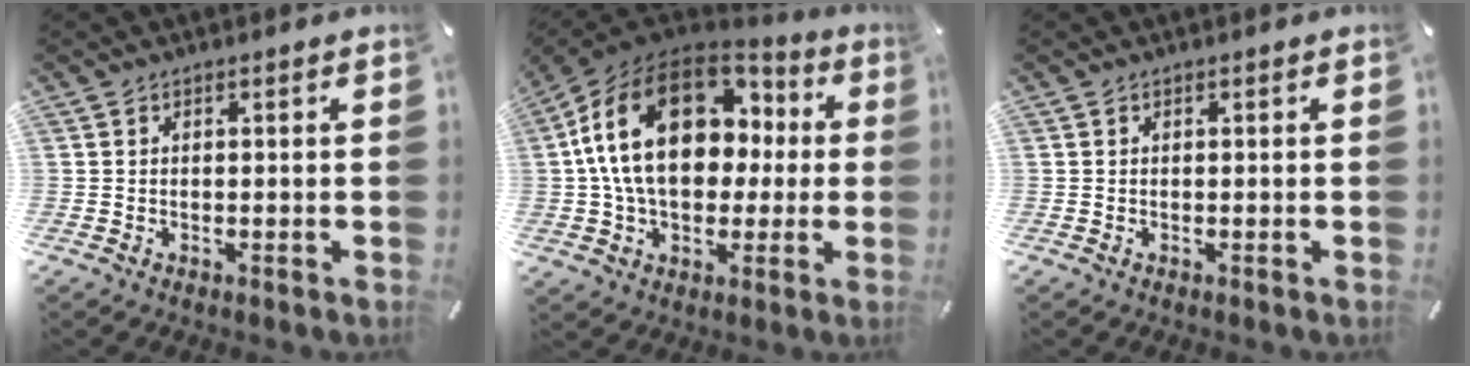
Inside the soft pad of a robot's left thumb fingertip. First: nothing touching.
{"total": 23.7, "force": [4.6, 16.2, 16.7], "torque": [-0.325, 0.003, 0.079]}
{"total": 0.0}